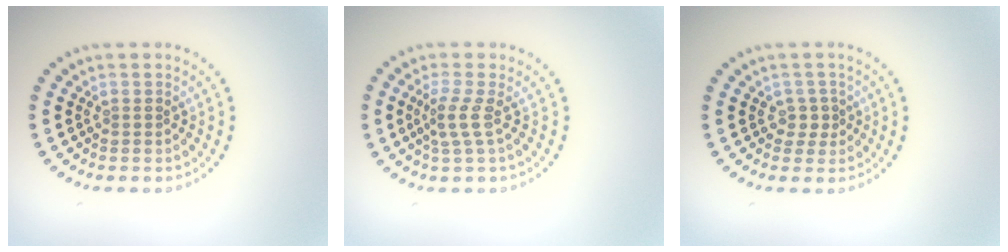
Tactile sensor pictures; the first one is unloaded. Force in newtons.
{"total": 2.1, "press": 1.4, "slide": 1.6}
{"total": 1.6, "press": 1.3, "slide": 1.0}